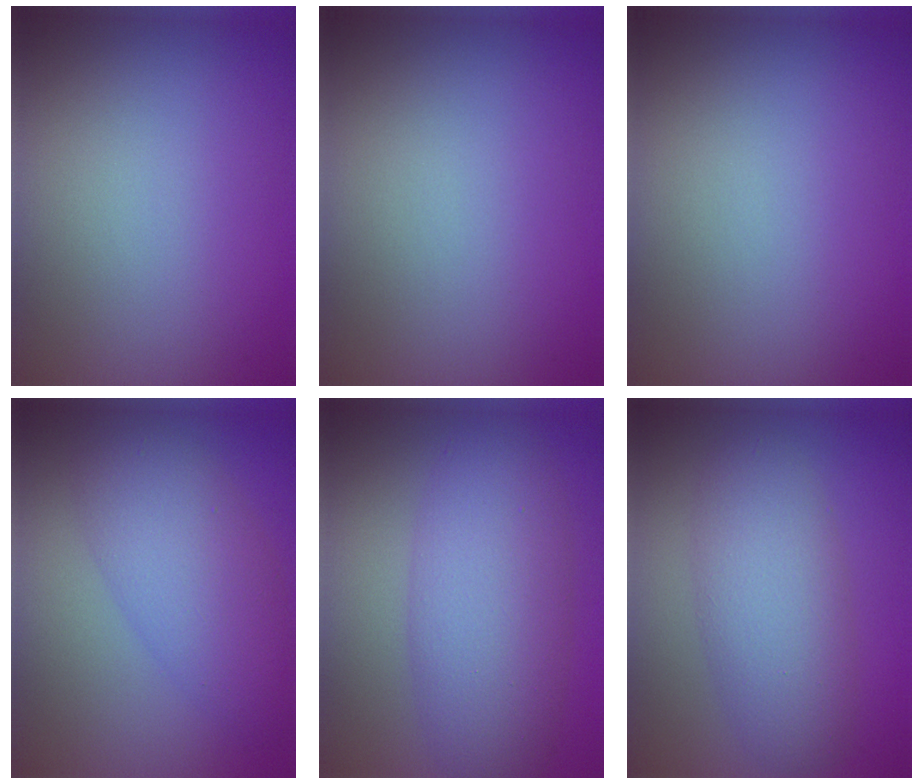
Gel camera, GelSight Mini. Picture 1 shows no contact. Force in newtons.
{"total": 0.0}
{"total": 0.0}
{"total": 6.0, "press": 6.0, "slide": 0.2}
{"total": 6.9, "press": 6.9, "slide": 0.0}
{"total": 5.4, "press": 5.4, "slide": 0.1}